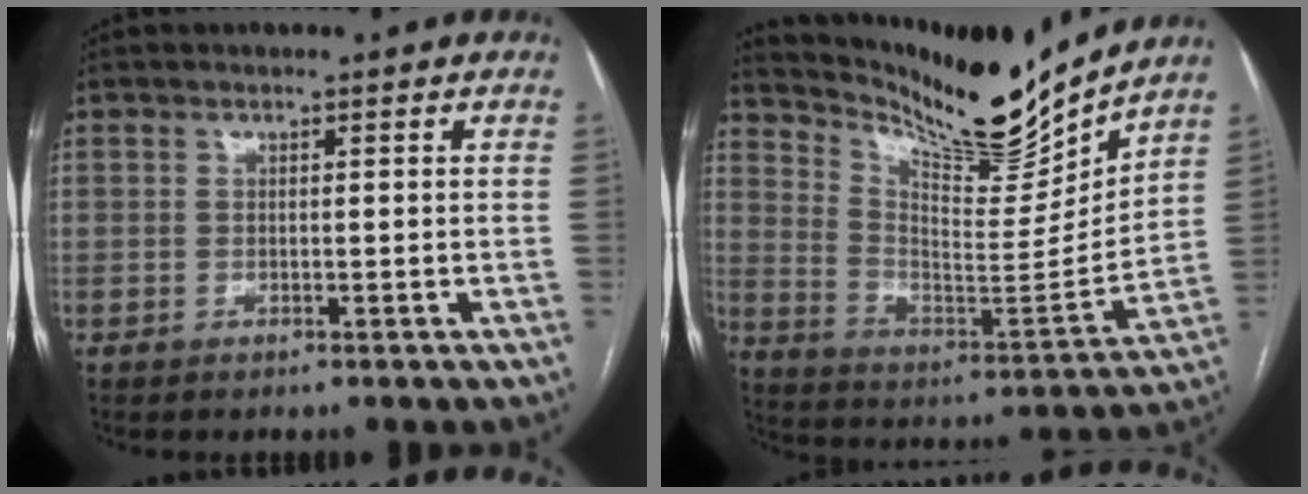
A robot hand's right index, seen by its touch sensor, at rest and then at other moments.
{"total": 16.9, "force": [16.0, 0.4, 5.3], "torque": [-0.110, -0.066, 0.264]}